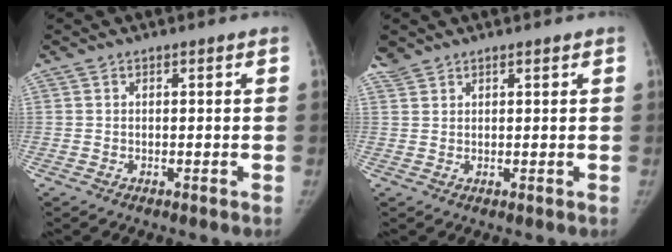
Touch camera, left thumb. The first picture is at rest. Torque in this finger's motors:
{"motor_torque": [0.30, -0.18, 0.33, -0.29, 0.02]}